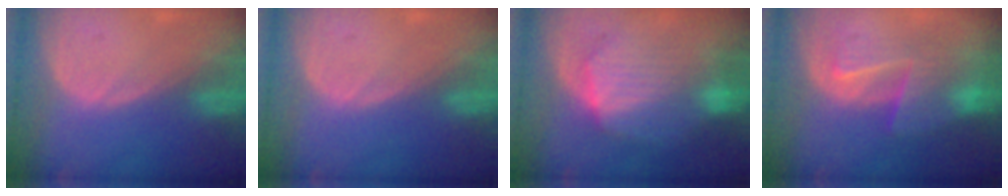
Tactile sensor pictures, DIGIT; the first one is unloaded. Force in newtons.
{"total": 0.0}
{"total": 9.4, "press": 9.4, "slide": 0.5}
{"total": 6.8, "press": 6.8, "slide": 0.4}